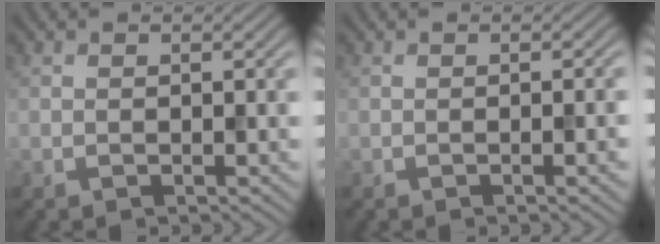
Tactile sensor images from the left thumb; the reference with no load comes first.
{"total": 1.6, "force": [-0.3, -0.4, 1.5], "torque": [-0.018, 0.005, -0.005]}